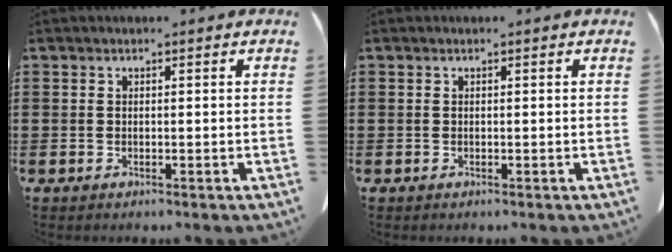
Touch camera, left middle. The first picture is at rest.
{"total": 0.0}